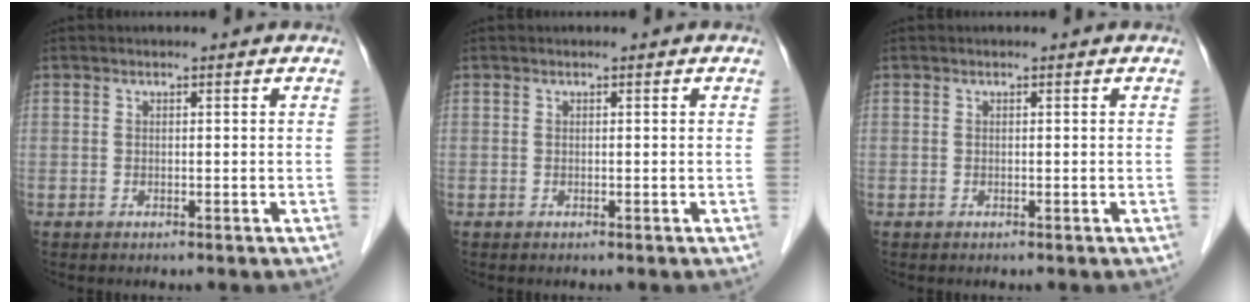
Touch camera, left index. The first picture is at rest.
{"total": 0.0}
{"total": 0.0}